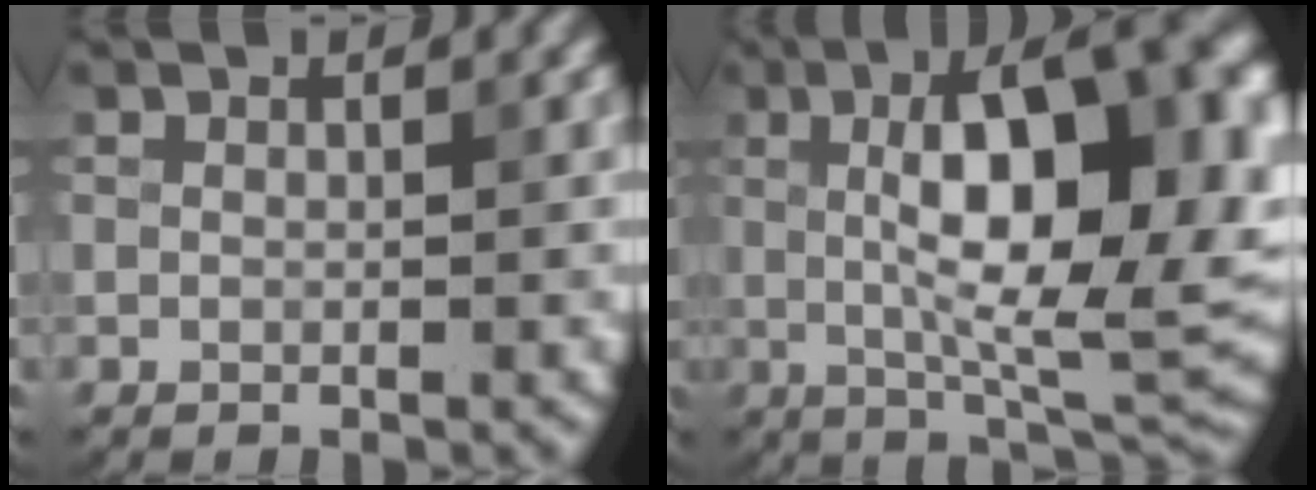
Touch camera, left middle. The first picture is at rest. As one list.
[{"total": 14.2, "force": [2.0, 4.9, 13.1], "torque": [-0.182, 0.014, 0.028]}]